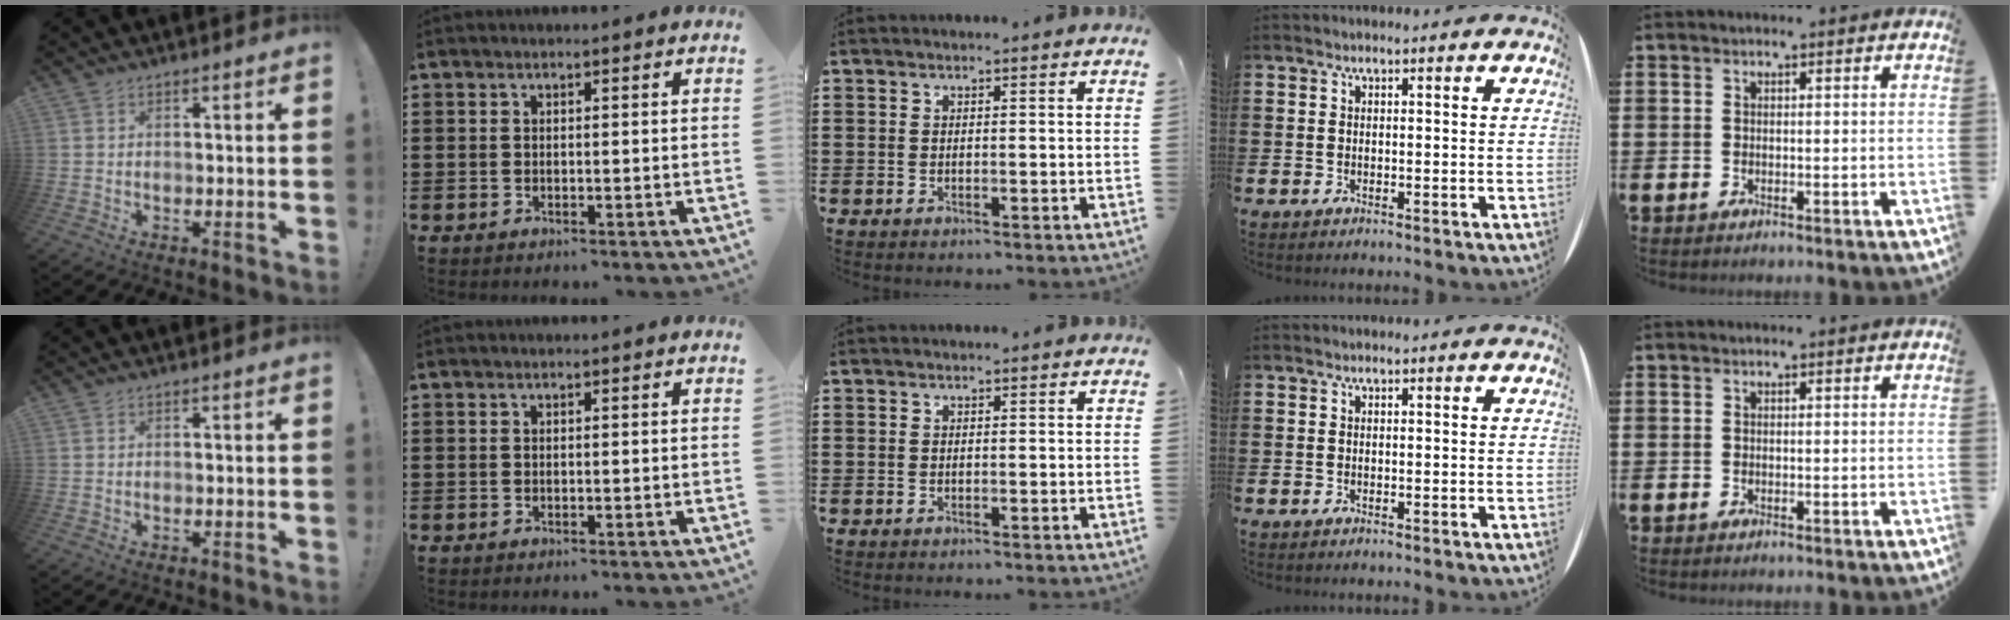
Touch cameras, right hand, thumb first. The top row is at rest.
{}